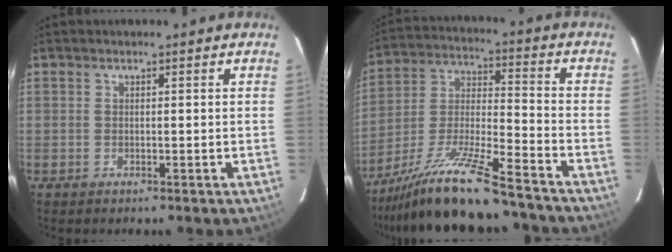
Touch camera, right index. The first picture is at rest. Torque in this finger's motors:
{"motor_torque": [1.13, -1.01, 0.77, 0.21]}